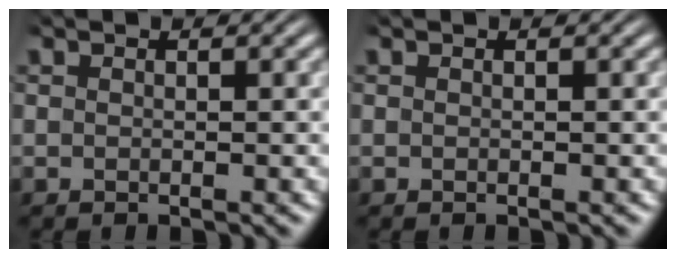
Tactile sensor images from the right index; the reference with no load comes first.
{"total": 0.0}